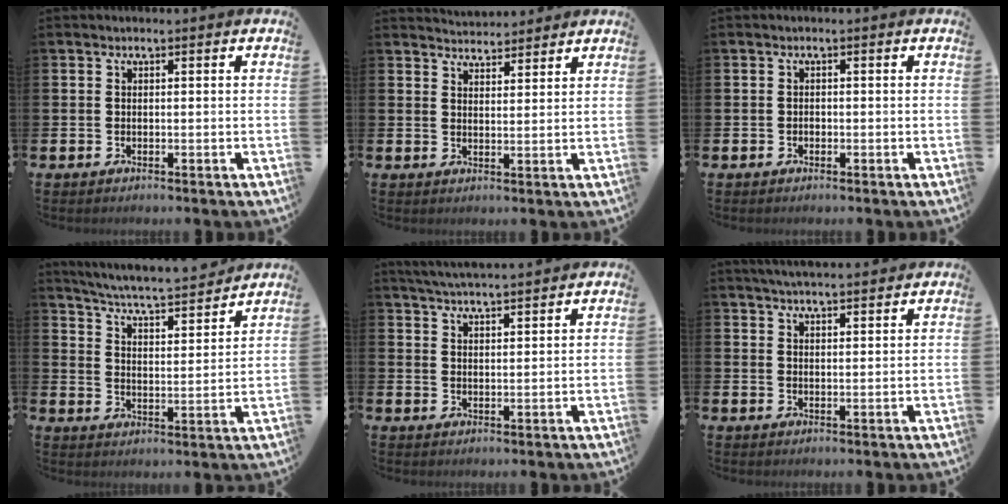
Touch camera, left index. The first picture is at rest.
{"total": 3.7, "force": [3.7, 0.5, -0.2], "torque": [-0.004, -0.019, 0.068]}
{"total": 0.6, "force": [-0.3, 0.5, 0.2], "torque": [-0.008, 0.004, -0.006]}
{"total": 5.7, "force": [5.6, -0.1, 1.4], "torque": [-0.055, -0.046, 0.092]}
{"total": 4.3, "force": [4.3, -0.2, 0.6], "torque": [-0.029, -0.015, 0.078]}
{"total": 3.8, "force": [3.8, 0.0, 0.7], "torque": [-0.021, -0.013, 0.069]}